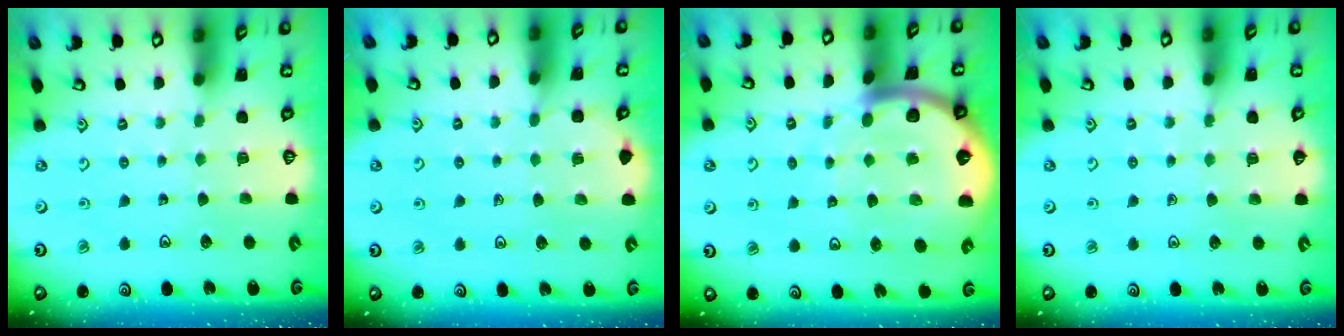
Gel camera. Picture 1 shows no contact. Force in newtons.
{"total": 3.4, "press": 3.4, "slide": 0.4}
{"total": 10.0, "press": 9.9, "slide": 1.0}
{"total": 3.6, "press": 3.6, "slide": 0.6}